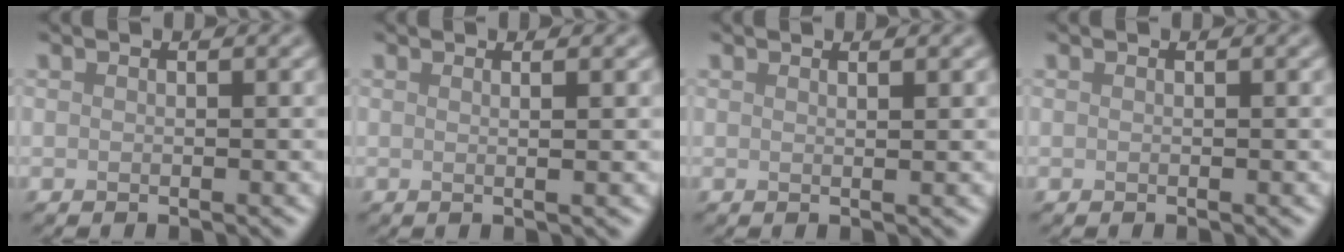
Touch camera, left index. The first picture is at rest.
{"total": 2.0, "force": [0.6, 0.8, 1.8], "torque": [-0.022, 0.005, -0.012]}
{"total": 1.3, "force": [0.7, 0.5, 1.0], "torque": [-0.005, 0.000, 0.003]}
{"total": 0.0}